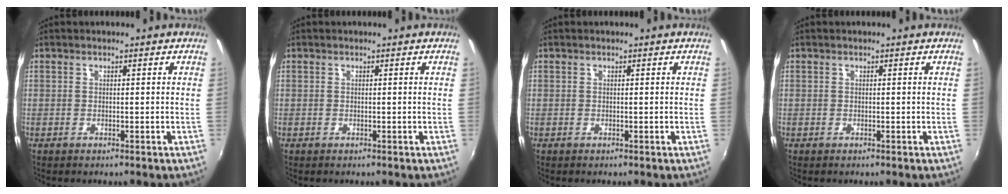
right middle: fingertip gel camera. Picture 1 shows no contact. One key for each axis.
{"total": 0.0}
{"total": 0.0}
{"total": 0.0}